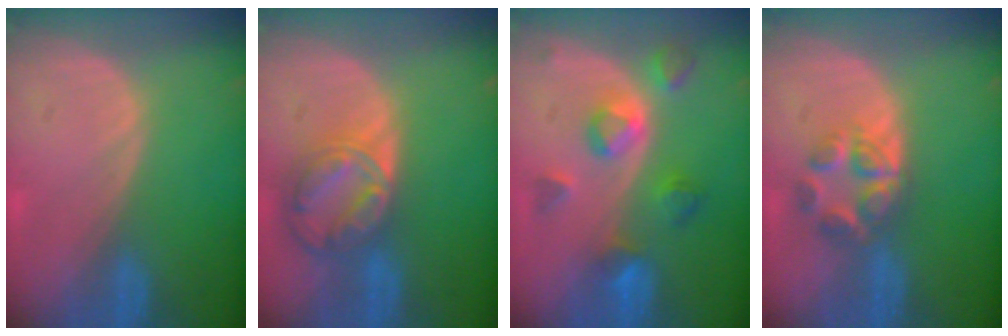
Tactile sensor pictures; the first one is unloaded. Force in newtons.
{"total": 8.6, "press": 7.3, "slide": 4.5}
{"total": 7.7, "press": 6.9, "slide": 3.5}
{"total": 5.7, "press": 5.3, "slide": 2.1}